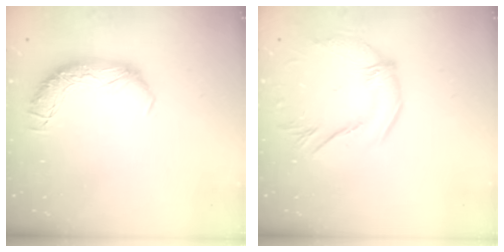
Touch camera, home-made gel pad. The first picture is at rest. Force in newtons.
{"total": 2.3, "press": 1.8, "slide": 1.4}